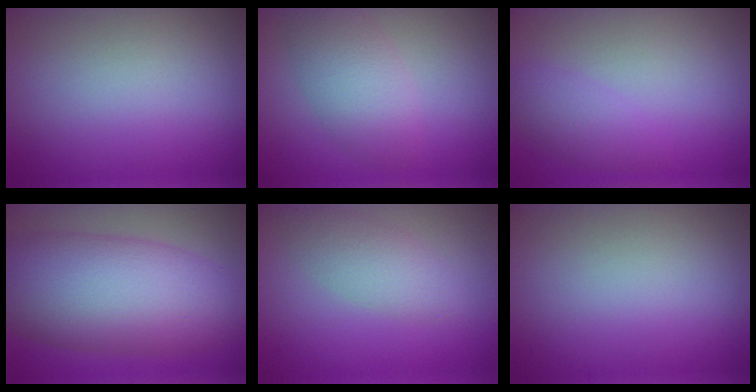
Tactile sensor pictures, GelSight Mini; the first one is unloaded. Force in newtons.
{"total": 4.0, "press": 4.0, "slide": 0.2}
{"total": 2.2, "press": 2.2, "slide": 0.2}
{"total": 11.0, "press": 11.0, "slide": 0.0}
{"total": 2.8, "press": 2.8, "slide": 0.0}
{"total": 0.0}